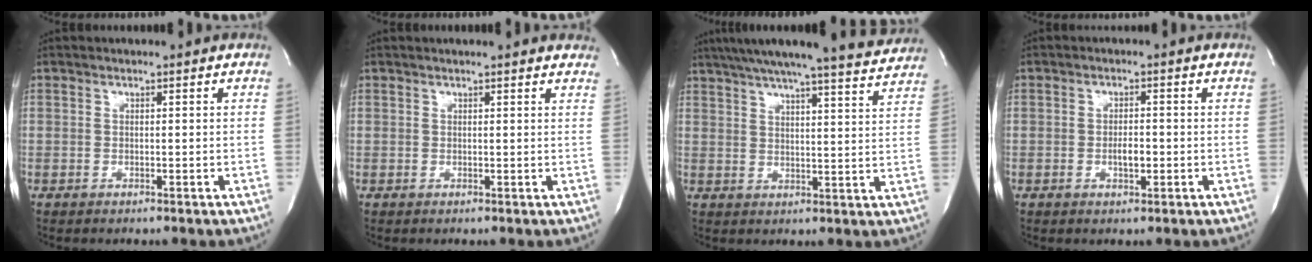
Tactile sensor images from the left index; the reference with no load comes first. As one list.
[{"total": 7.7, "force": [7.3, 0.9, 2.3], "torque": [-0.020, 0.007, 0.061]}, {"total": 19.1, "force": [17.4, 0.5, 7.9], "torque": [-0.122, -0.017, 0.221]}, {"total": 2.4, "force": [-0.7, 0.9, 2.1], "torque": [-0.038, 0.001, -0.008]}]